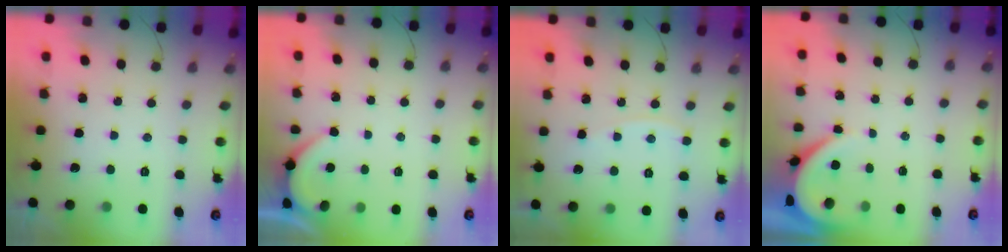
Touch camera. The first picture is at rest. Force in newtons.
{"total": 1.3, "press": 1.3, "slide": 0.2}
{"total": 4.0, "press": 4.0, "slide": 0.5}
{"total": 3.8, "press": 3.8, "slide": 0.5}